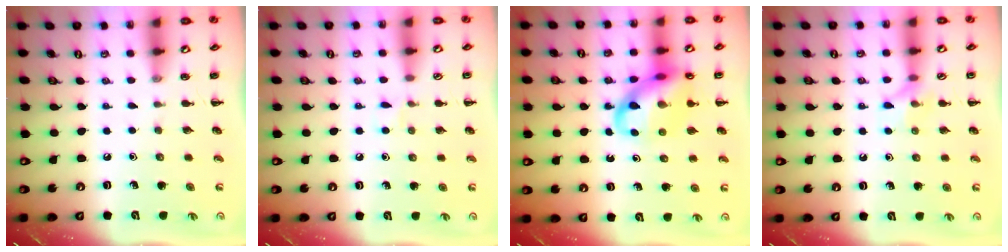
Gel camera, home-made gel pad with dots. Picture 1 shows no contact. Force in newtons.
{"total": 4.0, "press": 3.8, "slide": 1.4}
{"total": 15.2, "press": 15.0, "slide": 2.6}
{"total": 6.7, "press": 6.7, "slide": 0.8}